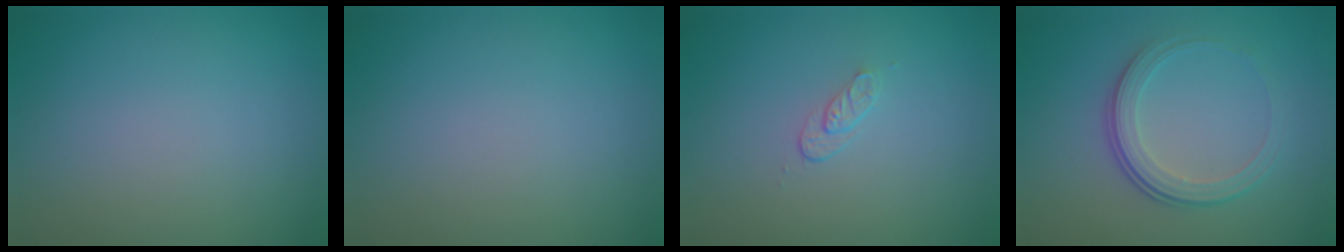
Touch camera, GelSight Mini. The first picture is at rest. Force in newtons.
{"total": 0.0}
{"total": 1.2, "press": 0.6, "slide": 1.0}
{"total": 3.9, "press": 2.7, "slide": 2.9}